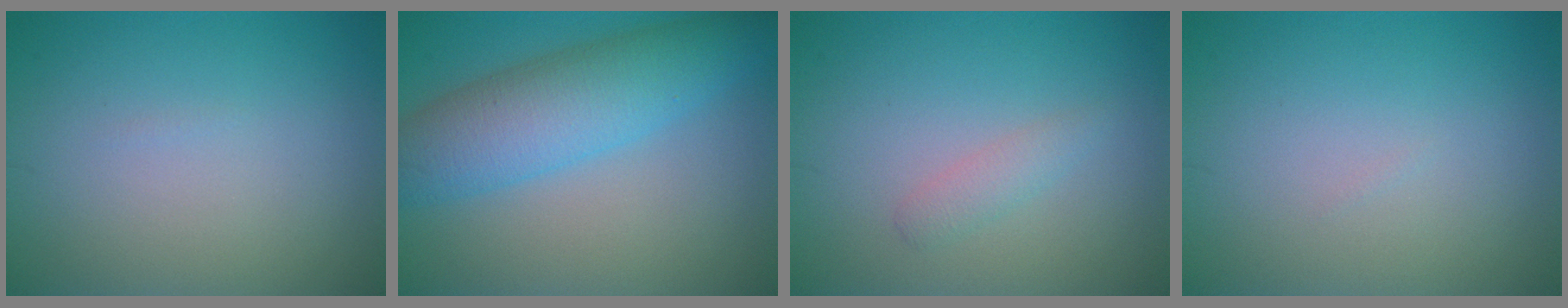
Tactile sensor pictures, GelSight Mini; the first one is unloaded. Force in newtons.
{"total": 7.1, "press": 7.1, "slide": 0.3}
{"total": 1.3, "press": 1.3, "slide": 0.1}
{"total": 0.0}